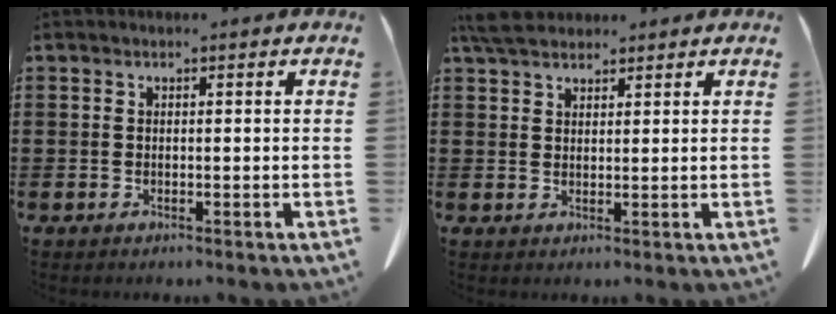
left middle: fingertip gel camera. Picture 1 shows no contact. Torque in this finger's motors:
{"motor_torque": [0.57, 0.27, 0.11, 0.03]}